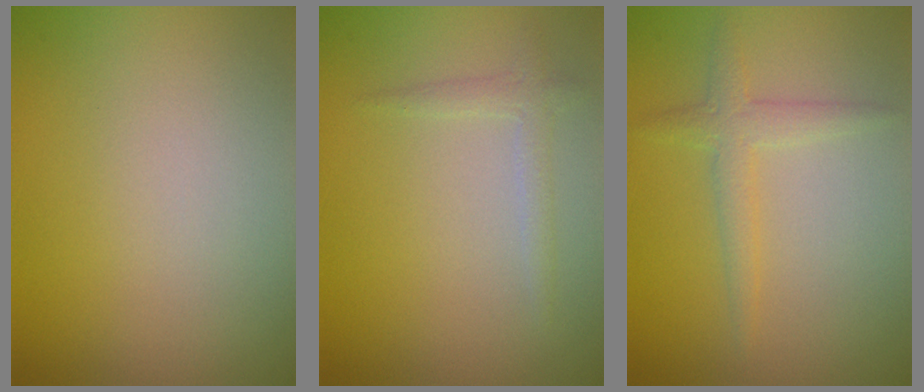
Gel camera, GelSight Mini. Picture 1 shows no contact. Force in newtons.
{"total": 1.3, "press": 1.3, "slide": 0.0}
{"total": 2.1, "press": 2.1, "slide": 0.1}